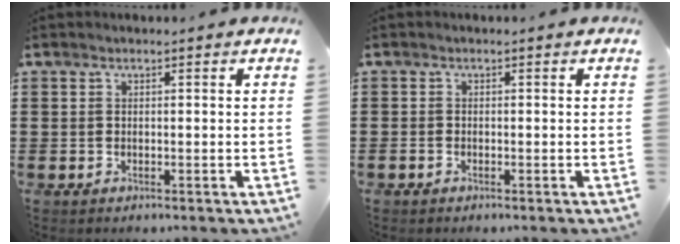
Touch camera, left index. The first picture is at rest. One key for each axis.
{"total": 0.7, "fx": -0.6, "fy": 0.3, "fz": 0.1, "tx": -0.004, "ty": -0.001, "tz": -0.013}